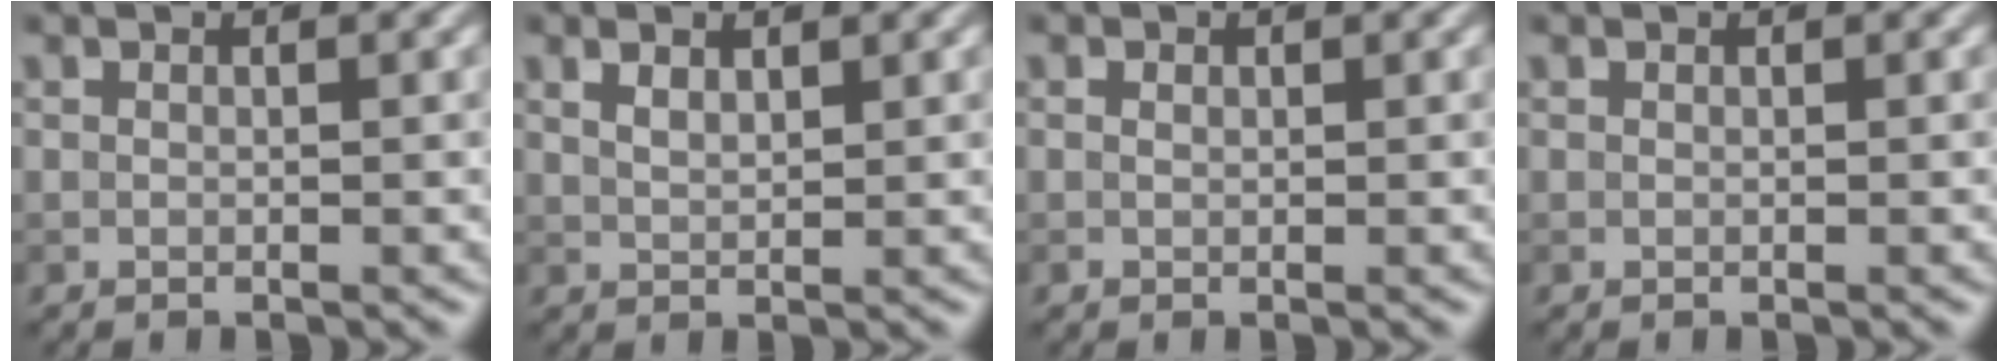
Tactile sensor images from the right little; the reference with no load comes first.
{"total": 1.7, "force": [1.1, 0.6, 1.2], "torque": [-0.025, 0.001, 0.024]}
{"total": 0.6, "force": [0.1, 0.5, 0.2], "torque": [-0.006, -0.002, 0.001]}
{"total": 0.0}